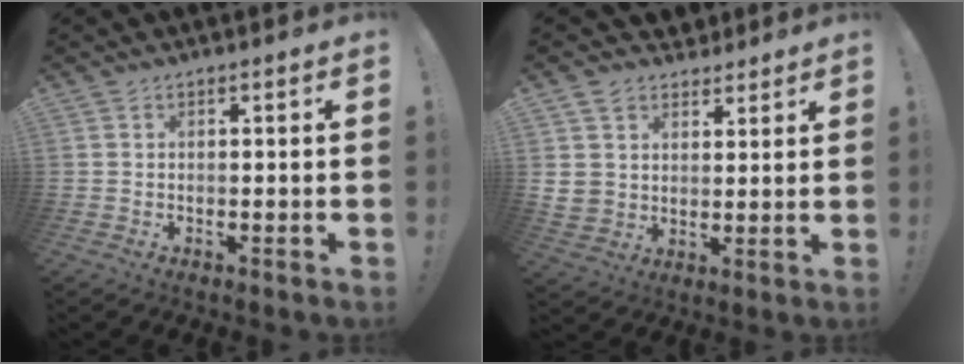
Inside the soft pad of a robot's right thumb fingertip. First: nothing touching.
{"total": 8.1, "force": [4.4, 6.6, 1.7], "torque": [-0.035, -0.024, 0.092]}